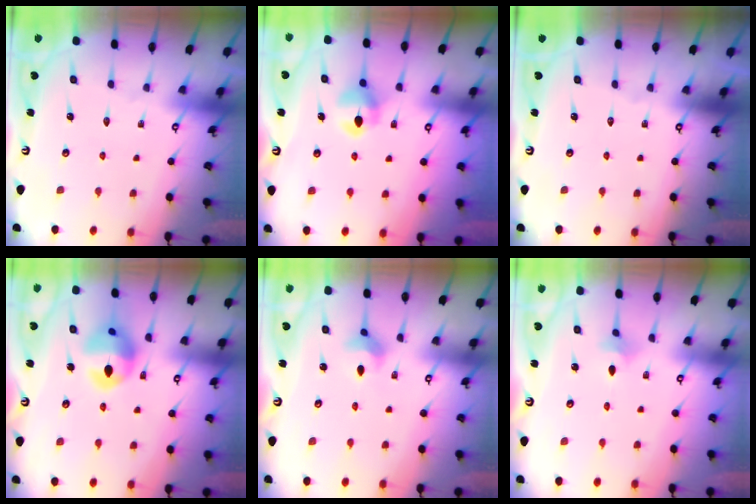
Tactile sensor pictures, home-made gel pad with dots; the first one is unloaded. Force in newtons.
{"total": 7.4, "press": 7.3, "slide": 0.6}
{"total": 0.0}
{"total": 12.8, "press": 12.7, "slide": 1.5}
{"total": 4.3, "press": 4.2, "slide": 0.8}
{"total": 4.1, "press": 4.1, "slide": 0.7}